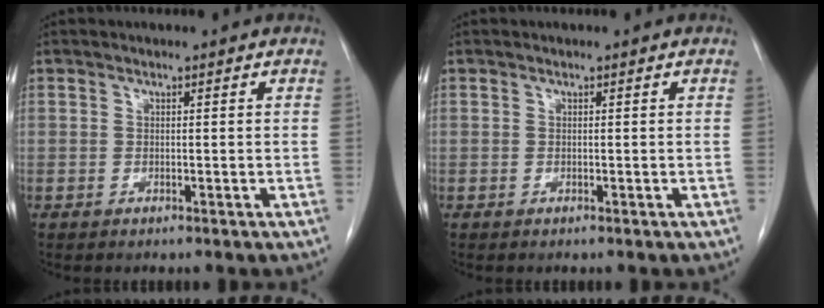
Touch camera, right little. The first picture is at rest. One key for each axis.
{"total": 0.0}